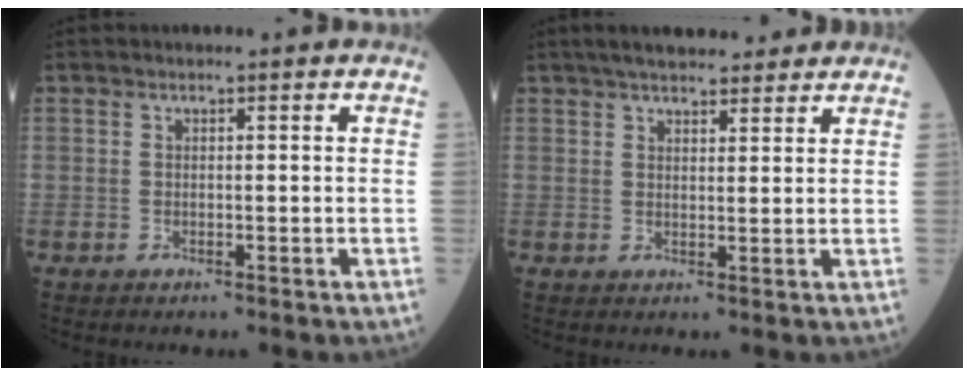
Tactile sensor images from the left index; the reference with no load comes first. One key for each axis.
{"total": 9.3, "fx": 7.9, "fy": 2.6, "fz": 4.2, "tx": -0.056, "ty": 0.025, "tz": 0.114}